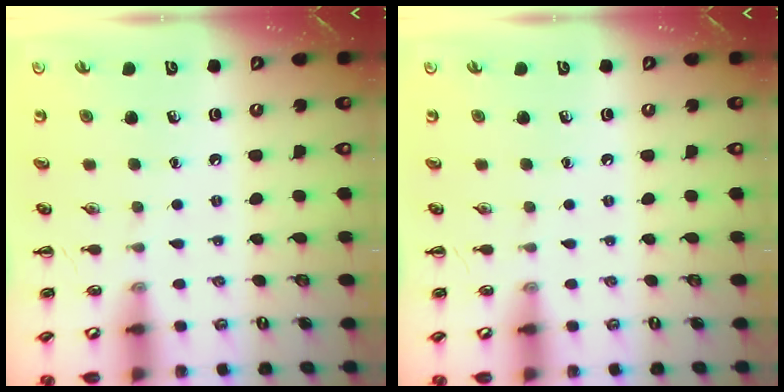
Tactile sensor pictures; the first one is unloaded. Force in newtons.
{"total": 0.0}